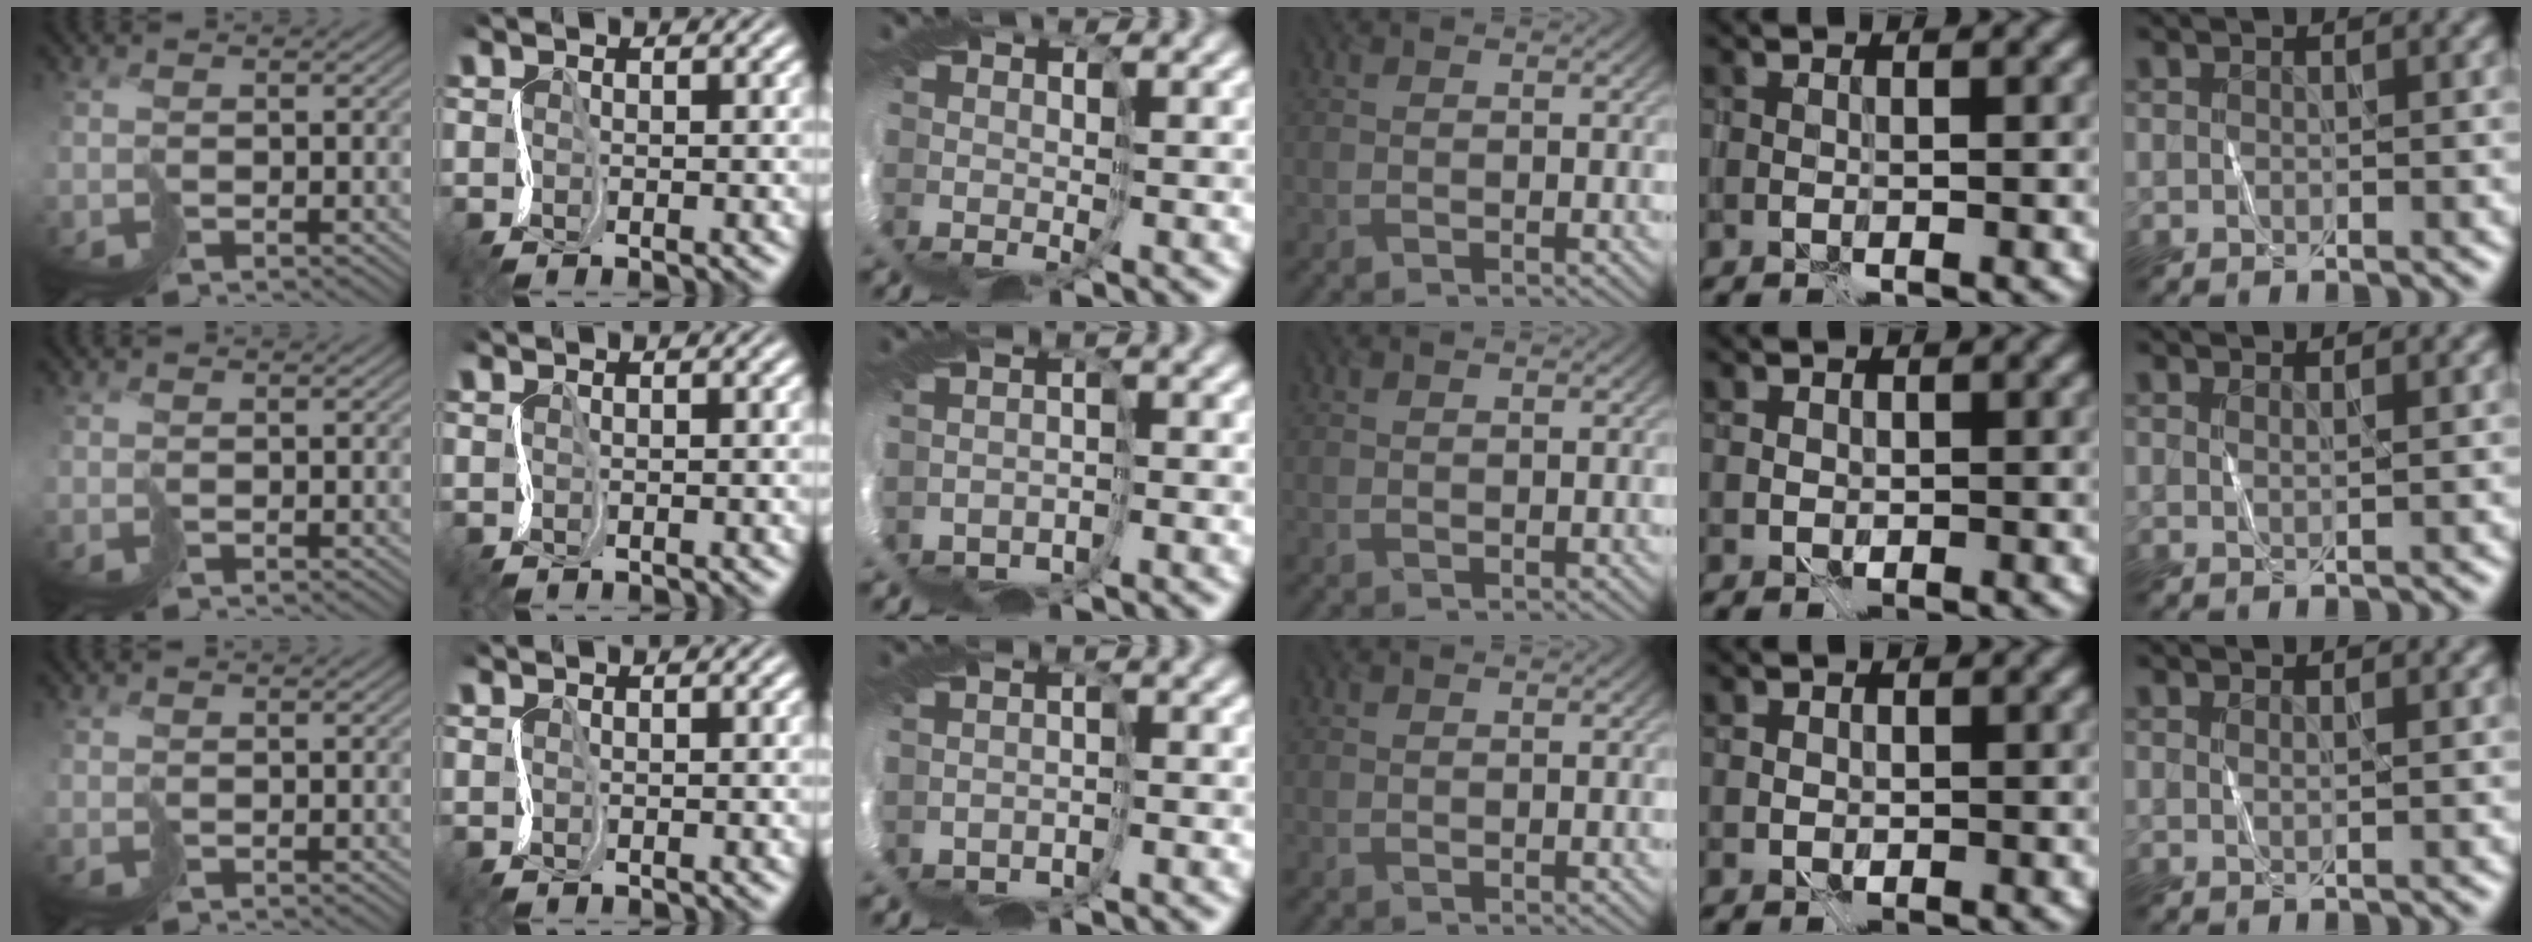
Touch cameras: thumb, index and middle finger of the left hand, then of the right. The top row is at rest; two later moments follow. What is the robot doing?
{"motion": "cut", "object": "paper bag"}